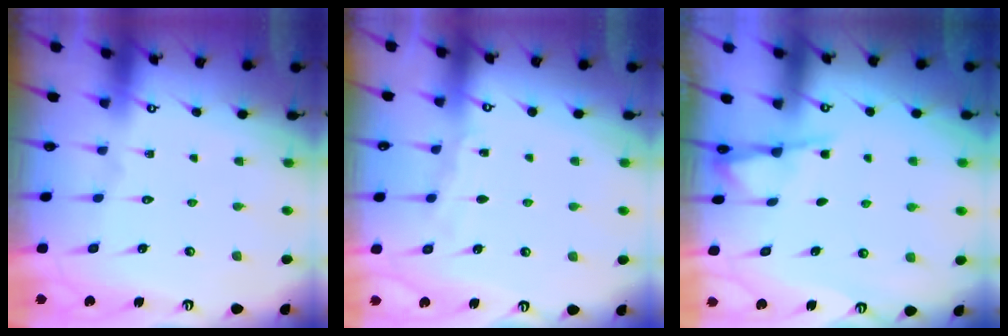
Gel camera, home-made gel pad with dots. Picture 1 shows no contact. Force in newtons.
{"total": 4.8, "press": 4.8, "slide": 0.6}
{"total": 1.8, "press": 1.7, "slide": 0.4}